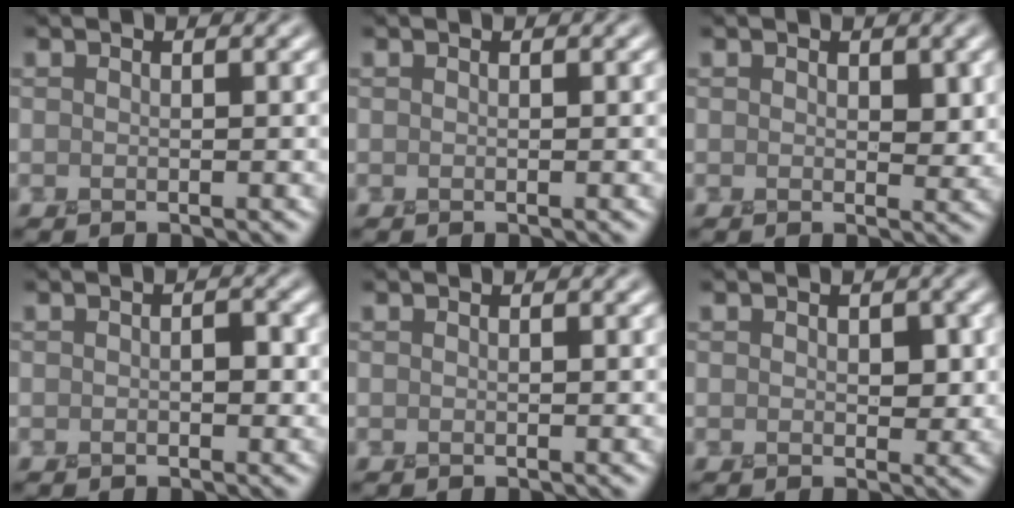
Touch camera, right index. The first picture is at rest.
{"total": 0.0}
{"total": 1.6, "force": [0.6, 1.1, 1.1], "torque": [-0.016, -0.001, 0.011]}
{"total": 1.4, "force": [0.0, 0.7, 1.2], "torque": [-0.021, 0.002, -0.001]}
{"total": 0.0}
{"total": 2.1, "force": [0.5, 1.4, 1.5], "torque": [-0.023, 0.001, 0.006]}